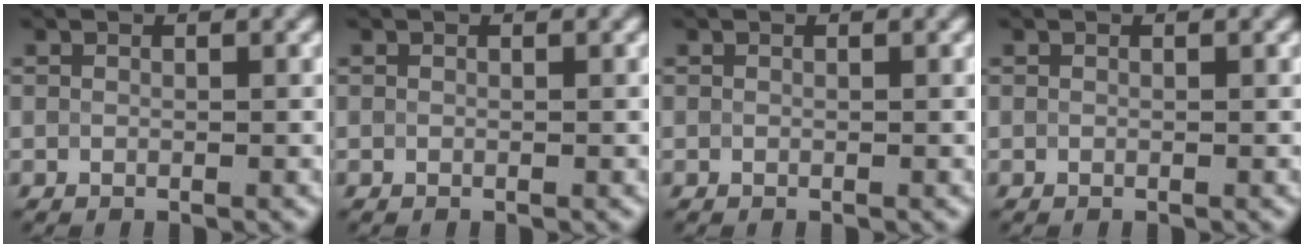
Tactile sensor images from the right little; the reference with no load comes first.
{"total": 0.0}
{"total": 0.0}
{"total": 0.0}